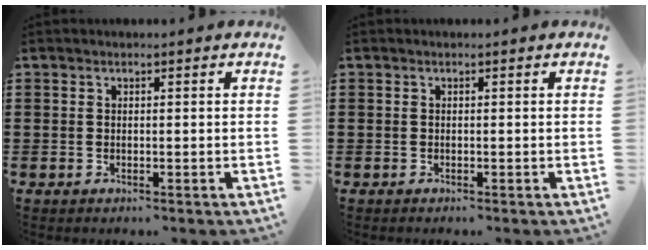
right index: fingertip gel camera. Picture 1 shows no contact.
{"total": 0.0}